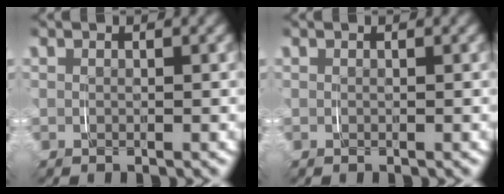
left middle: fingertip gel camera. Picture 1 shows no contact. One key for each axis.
{"total": 0.0}